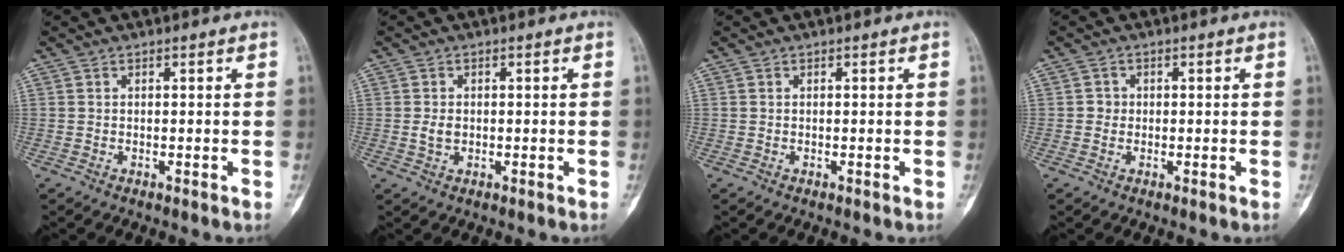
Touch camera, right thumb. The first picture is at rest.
{"total": 2.1, "force": [-0.1, 1.5, 1.4], "torque": [-0.026, 0.001, -0.001]}
{"total": 0.0}
{"total": 1.4, "force": [0.0, 1.4, 0.4], "torque": [0.002, 0.005, -0.003]}